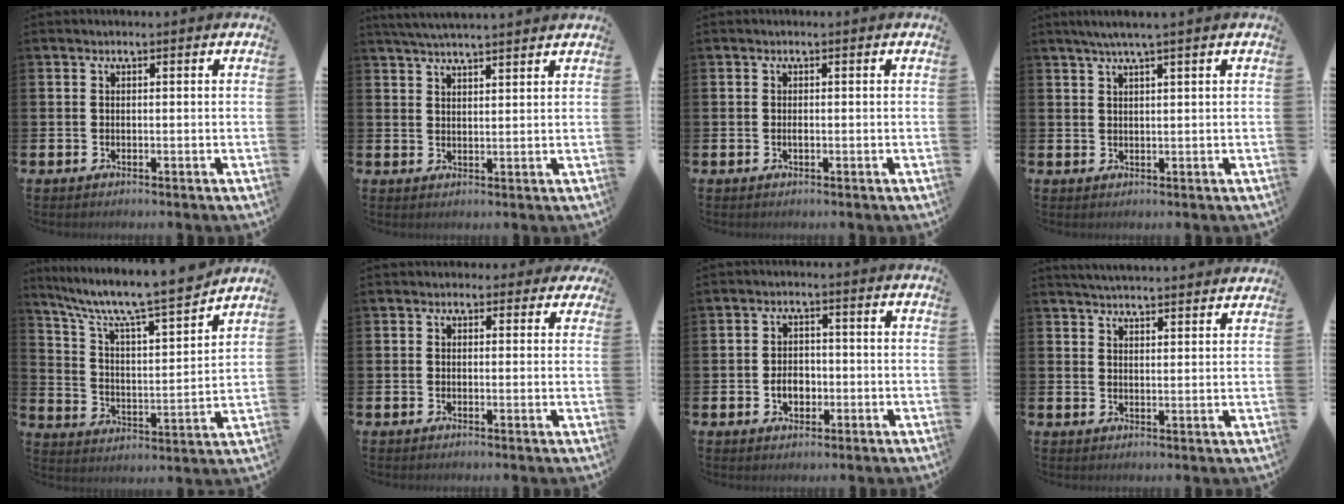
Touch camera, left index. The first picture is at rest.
{"total": 4.0, "force": [3.9, -0.1, 0.9], "torque": [-0.033, -0.009, 0.073]}
{"total": 0.5, "force": [-0.1, 0.2, 0.5], "torque": [-0.015, 0.000, -0.001]}
{"total": 2.7, "force": [2.0, -0.4, 1.7], "torque": [-0.039, 0.003, 0.037]}
{"total": 9.1, "force": [8.3, 0.8, 3.8], "torque": [-0.110, -0.062, 0.138]}
{"total": 1.3, "force": [0.7, 1.1, 0.1], "torque": [0.004, 0.007, 0.009]}
{"total": 3.3, "force": [-0.9, 2.4, 2.1], "torque": [-0.022, -0.005, -0.023]}
{"total": 4.2, "force": [4.2, -0.2, 0.1], "torque": [-0.008, -0.026, 0.075]}